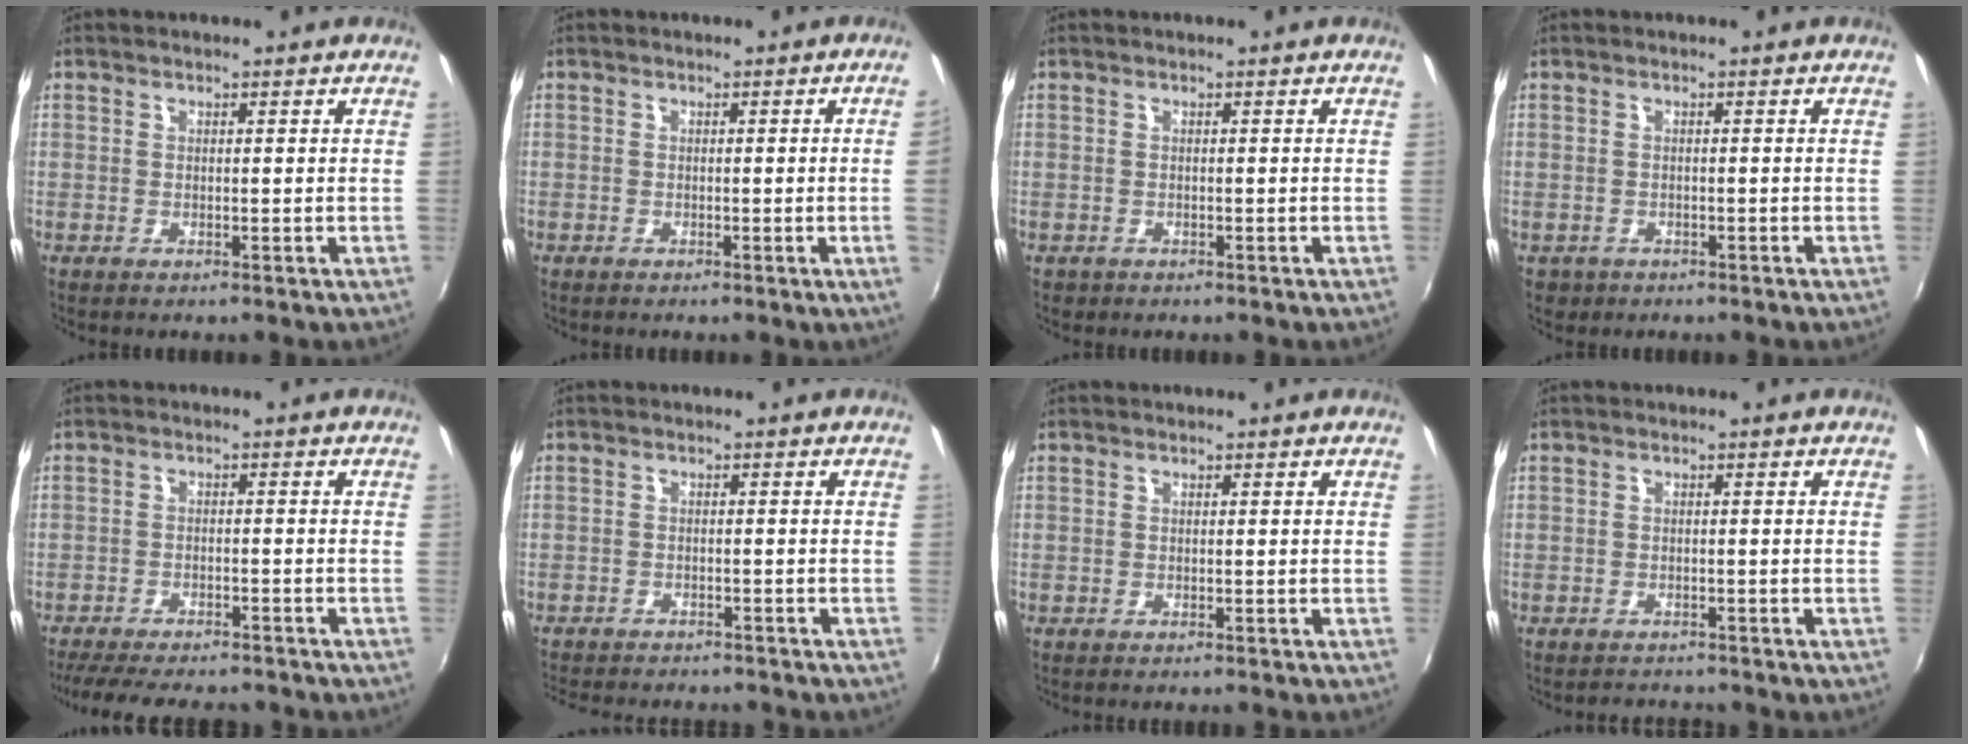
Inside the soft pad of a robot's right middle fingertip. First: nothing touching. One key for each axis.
{"total": 2.3, "fx": -0.1, "fy": -1.4, "fz": 1.8, "tx": -0.026, "ty": -0.013, "tz": 0.004}
{"total": 1.0, "fx": -0.5, "fy": 0.8, "fz": 0.2, "tx": -0.007, "ty": -0.003, "tz": -0.006}
{"total": 2.3, "fx": -1.0, "fy": 2.0, "fz": 0.7, "tx": -0.020, "ty": -0.004, "tz": -0.013}
{"total": 13.4, "fx": -11.7, "fy": 3.1, "fz": 5.8, "tx": -0.126, "ty": -0.018, "tz": -0.173}
{"total": 10.2, "fx": -9.2, "fy": 2.4, "fz": 3.6, "tx": -0.088, "ty": -0.016, "tz": -0.134}
{"total": 0.7, "fx": -0.7, "fy": 0.1, "fz": 0.2, "tx": -0.004, "ty": -0.006, "tz": -0.012}
{"total": 2.5, "fx": -2.4, "fy": 0.7, "fz": 0.0, "tx": -0.008, "ty": 0.002, "tz": -0.039}